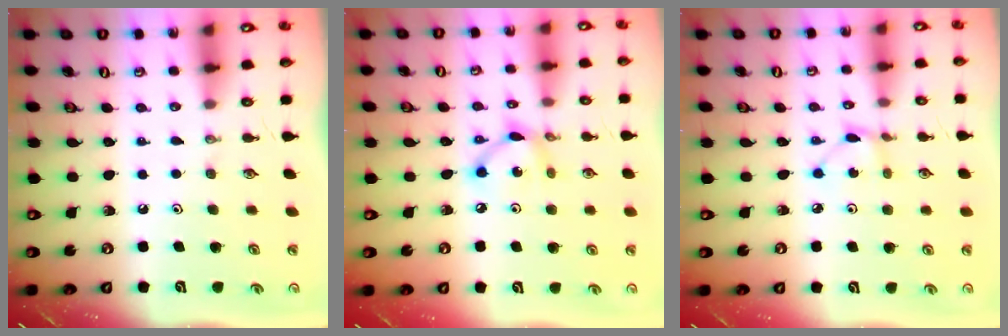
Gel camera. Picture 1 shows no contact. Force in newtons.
{"total": 6.7, "press": 6.7, "slide": 0.3}
{"total": 2.0, "press": 2.0, "slide": 0.2}